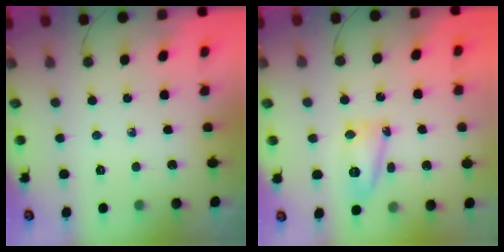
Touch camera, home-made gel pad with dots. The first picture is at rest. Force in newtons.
{"total": 11.4, "press": 10.7, "slide": 4.0}